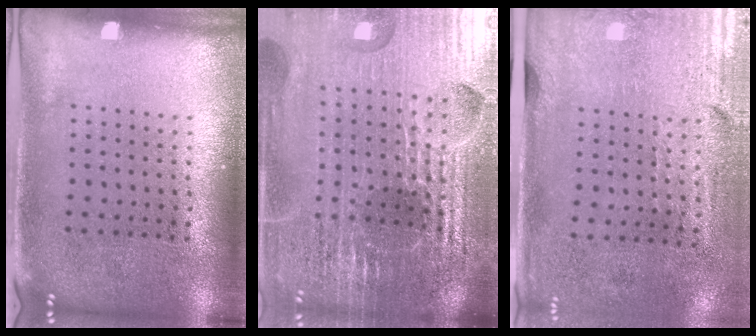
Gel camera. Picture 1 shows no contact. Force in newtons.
{"total": 6.4, "press": 5.6, "slide": 3.0}
{"total": 3.0, "press": 2.5, "slide": 1.6}